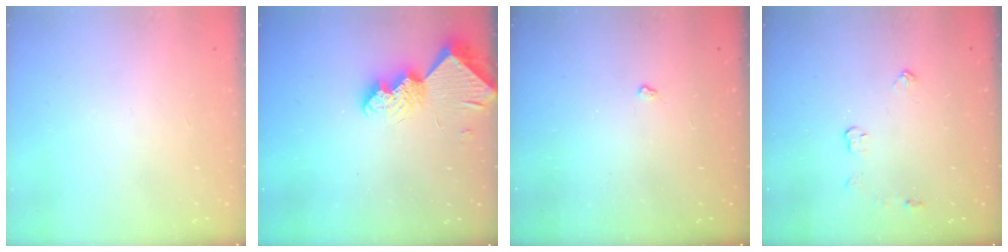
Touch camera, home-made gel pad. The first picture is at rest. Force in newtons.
{"total": 10.5, "press": 10.4, "slide": 0.8}
{"total": 2.5, "press": 2.4, "slide": 0.5}
{"total": 3.9, "press": 3.8, "slide": 0.7}